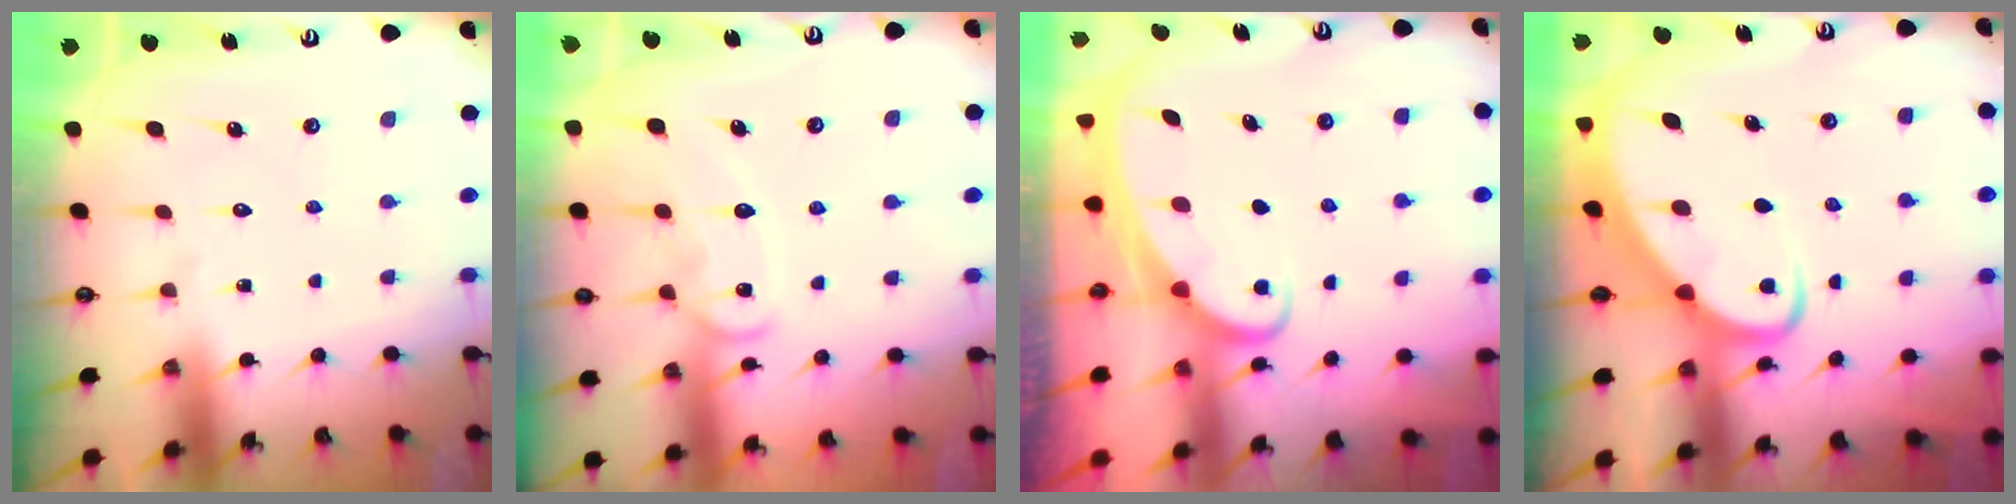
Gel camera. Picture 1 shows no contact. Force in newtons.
{"total": 11.4, "press": 11.4, "slide": 1.0}
{"total": 2.4, "press": 2.3, "slide": 0.3}
{"total": 4.5, "press": 4.4, "slide": 0.6}